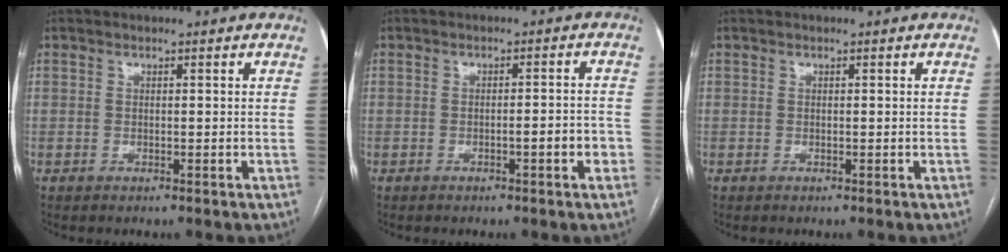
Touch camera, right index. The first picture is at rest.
{"total": 3.3, "force": [-1.4, 0.5, 3.0], "torque": [-0.039, 0.004, -0.021]}
{"total": 0.0}